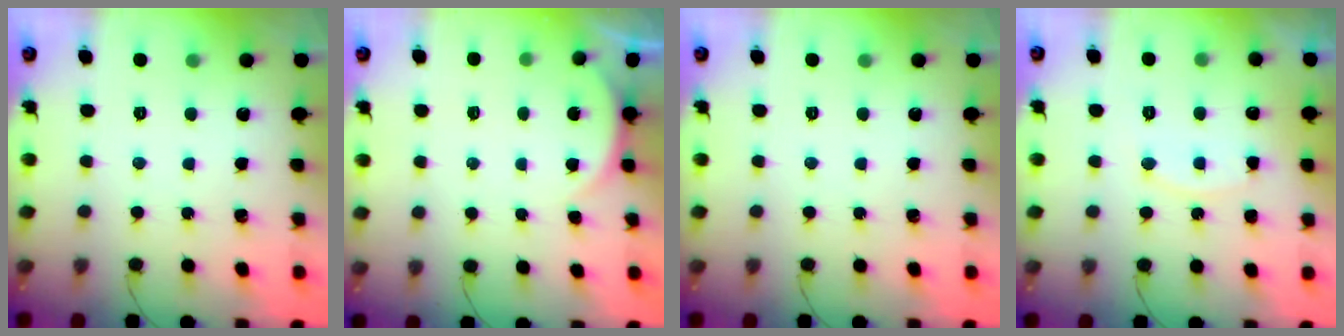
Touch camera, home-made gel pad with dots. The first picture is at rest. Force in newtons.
{"total": 2.3, "press": 2.3, "slide": 0.5}
{"total": 0.0}
{"total": 7.6, "press": 7.6, "slide": 0.3}